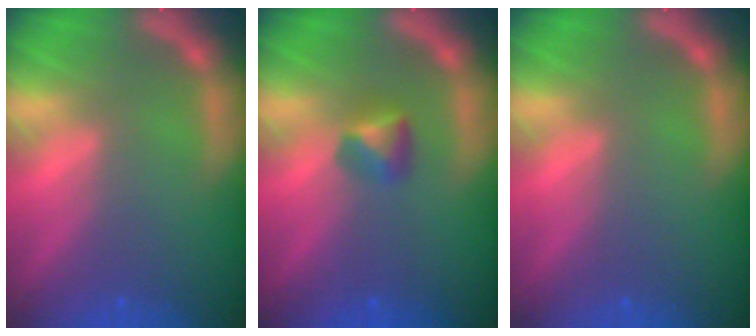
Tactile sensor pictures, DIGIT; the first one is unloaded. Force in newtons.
{"total": 1.9}
{"total": 0.0}